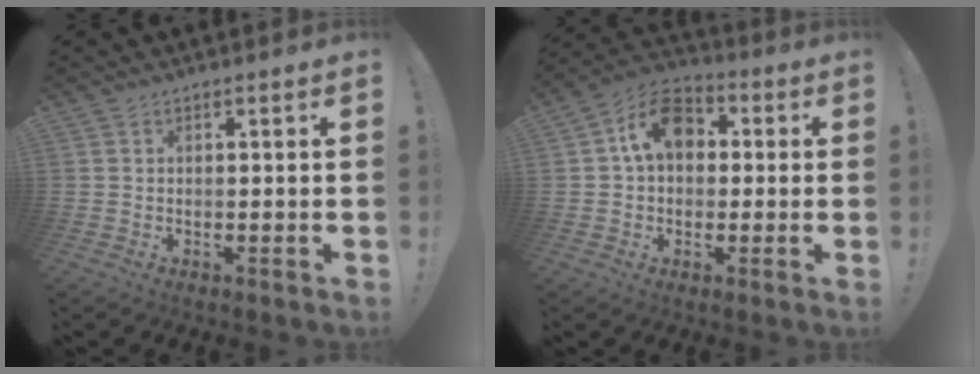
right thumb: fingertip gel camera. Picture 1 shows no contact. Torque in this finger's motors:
{"motor_torque": [-0.08, 0.47, 0.53, -0.38, 0.18]}